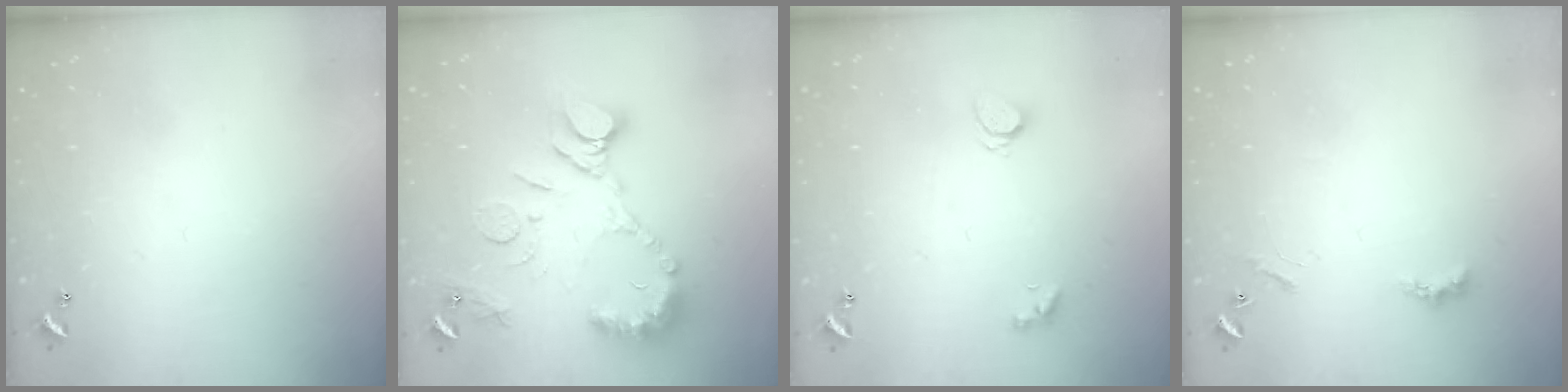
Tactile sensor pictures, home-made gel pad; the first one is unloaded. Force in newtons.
{"total": 14.1, "press": 14.0, "slide": 1.5}
{"total": 1.6, "press": 1.6, "slide": 0.3}
{"total": 1.8, "press": 1.8, "slide": 0.5}